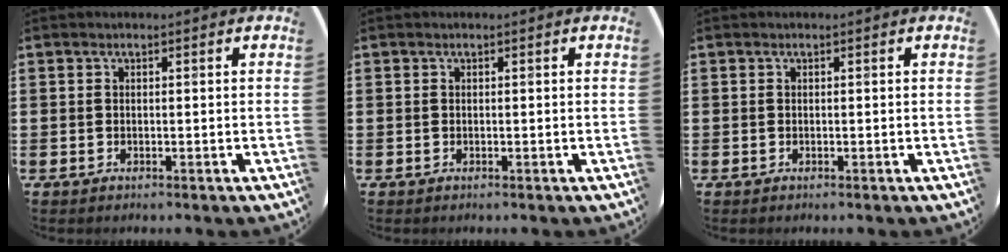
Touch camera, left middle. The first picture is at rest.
{"total": 0.0}
{"total": 0.0}